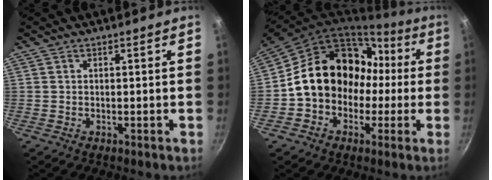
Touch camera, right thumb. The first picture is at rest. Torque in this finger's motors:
{"motor_torque": [0.92, 4.09, 1.42, -0.80, 0.17]}